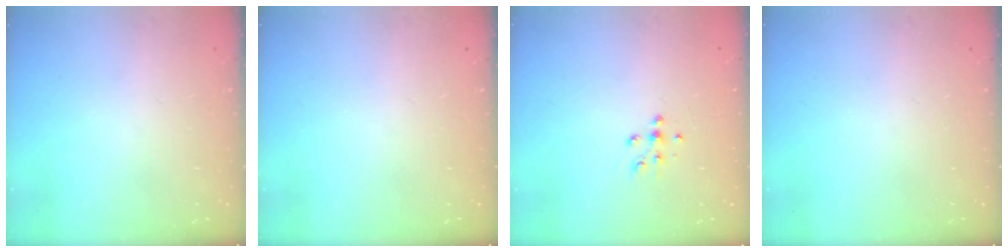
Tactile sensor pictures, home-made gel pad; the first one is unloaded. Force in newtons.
{"total": 0.0}
{"total": 6.1, "press": 6.0, "slide": 1.3}
{"total": 0.0}